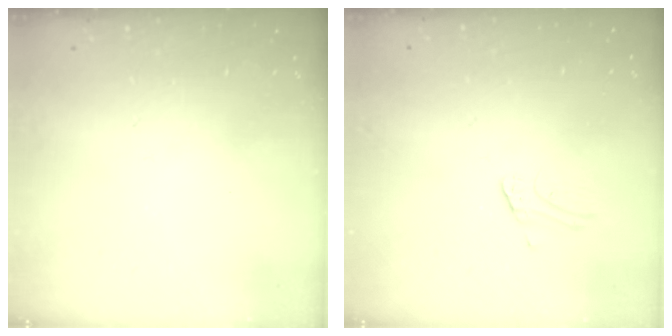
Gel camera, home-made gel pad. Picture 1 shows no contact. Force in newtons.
{"total": 2.7, "press": 2.7, "slide": 0.2}